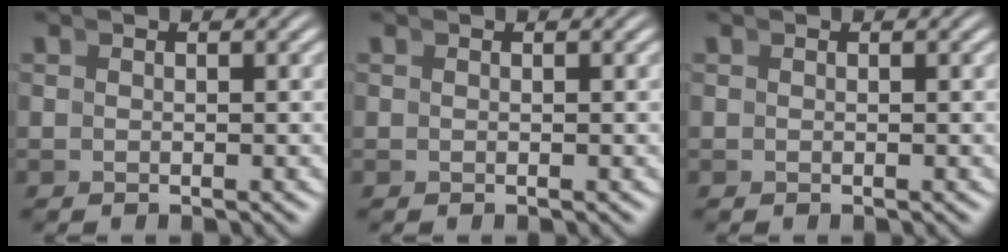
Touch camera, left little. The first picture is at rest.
{"total": 0.0}
{"total": 0.0}